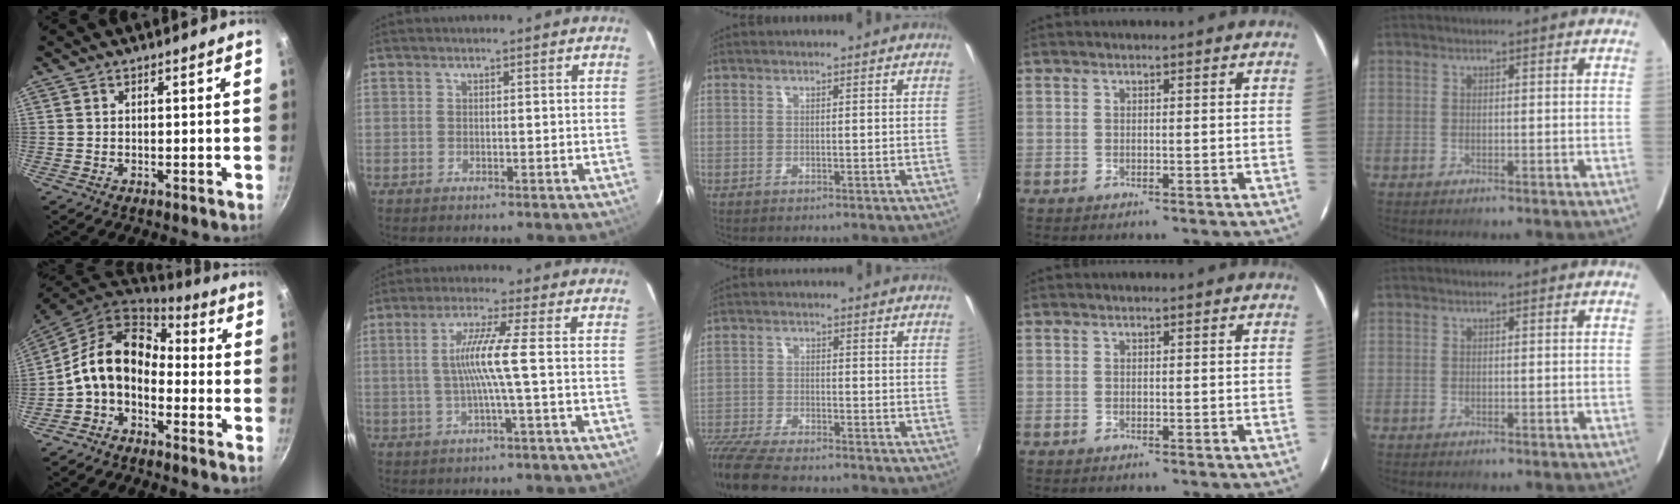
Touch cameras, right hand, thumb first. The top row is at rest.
{"thumb": {"total": 12.5, "force": [-2.3, 8.9, 8.5], "torque": [-0.143, 0.054, -0.060]}, "index": {"total": 7.0, "force": [-0.6, -1.6, 6.8], "torque": [-0.137, -0.003, -0.008]}, "middle": {"total": 12.1, "force": [-10.5, 2.4, 5.5], "torque": [-0.137, -0.037, -0.191]}}